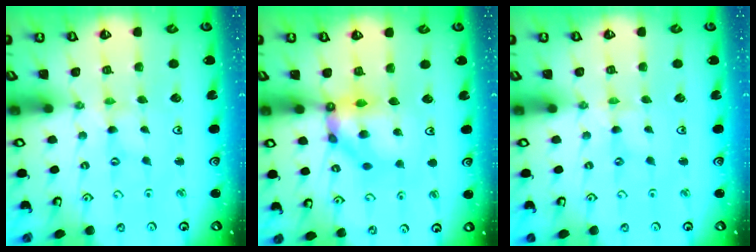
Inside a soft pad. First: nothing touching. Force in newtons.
{"total": 9.8, "press": 9.7, "slide": 1.4}
{"total": 0.0}